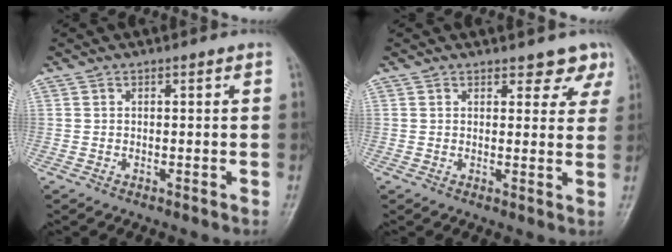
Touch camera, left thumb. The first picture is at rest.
{"total": 4.4, "force": [3.5, 2.3, 1.2], "torque": [0.018, -0.021, 0.031]}